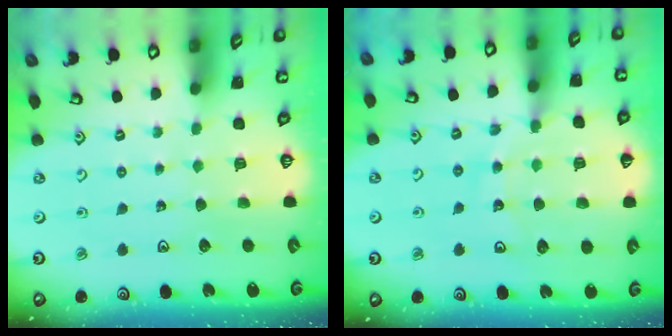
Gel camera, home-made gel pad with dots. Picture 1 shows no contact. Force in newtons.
{"total": 11.7, "press": 11.6, "slide": 1.5}